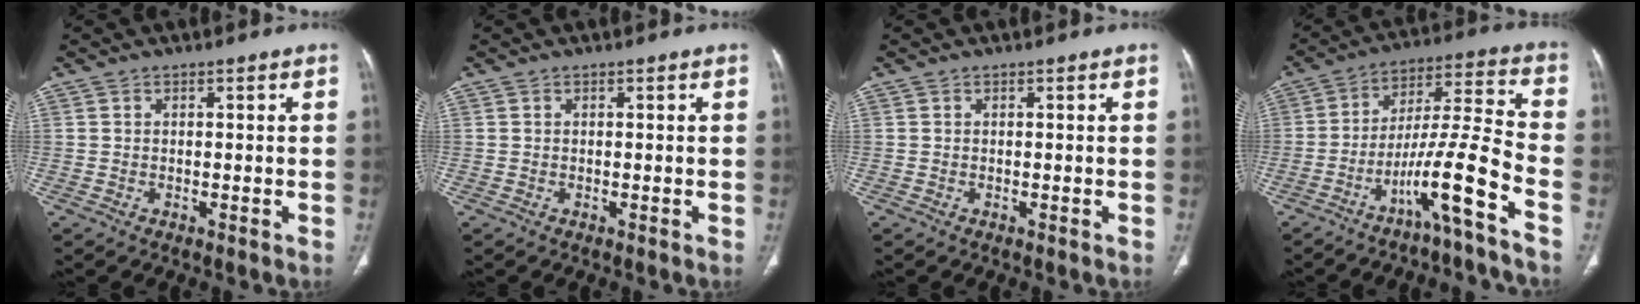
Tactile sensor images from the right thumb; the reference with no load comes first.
{"total": 0.0}
{"total": 0.0}
{"total": 13.4, "force": [-7.7, 0.1, 11.0], "torque": [-0.213, 0.064, -0.140]}